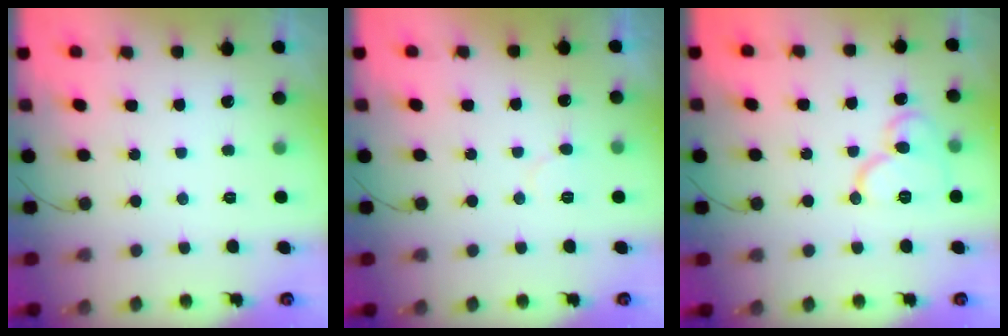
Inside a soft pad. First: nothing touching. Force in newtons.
{"total": 4.8, "press": 4.8, "slide": 0.4}
{"total": 11.9, "press": 11.8, "slide": 1.5}